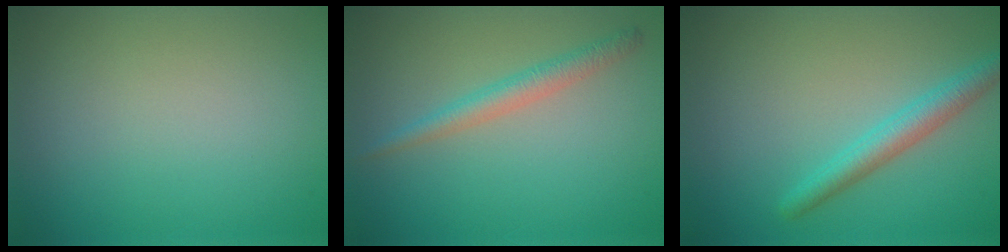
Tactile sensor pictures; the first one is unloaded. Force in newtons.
{"total": 2.2, "press": 2.2, "slide": 0.1}
{"total": 2.9, "press": 2.9, "slide": 0.2}